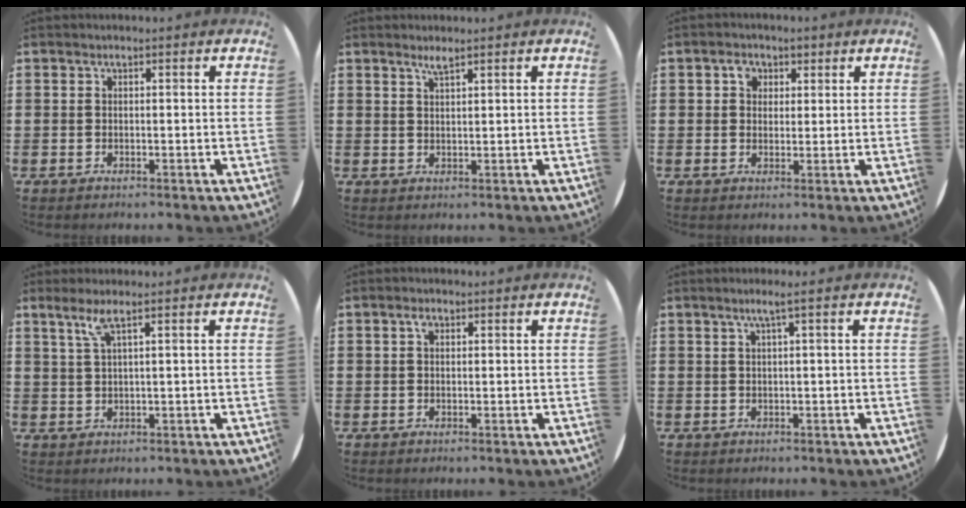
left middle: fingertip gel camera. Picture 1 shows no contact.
{"total": 1.7, "force": [1.4, 0.0, 0.8], "torque": [-0.017, 0.001, 0.026]}
{"total": 2.5, "force": [1.3, 1.9, 0.8], "torque": [-0.002, 0.002, 0.021]}
{"total": 2.4, "force": [1.4, -0.2, 2.0], "torque": [-0.042, -0.001, 0.023]}
{"total": 1.1, "force": [0.5, 0.6, 0.8], "torque": [-0.010, 0.003, 0.006]}
{"total": 1.9, "force": [0.7, -0.2, 1.7], "torque": [-0.031, 0.001, 0.010]}